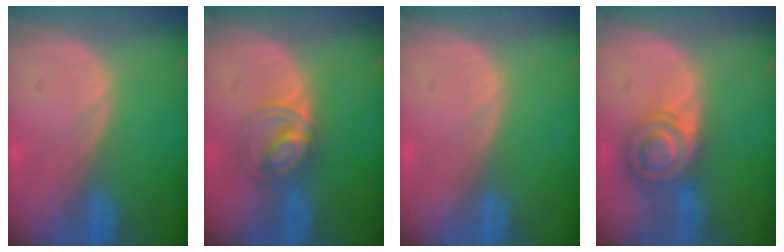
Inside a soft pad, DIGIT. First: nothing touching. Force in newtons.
{"total": 5.0, "press": 5.0, "slide": 0.5}
{"total": 0.0}
{"total": 7.3, "press": 6.1, "slide": 4.0}